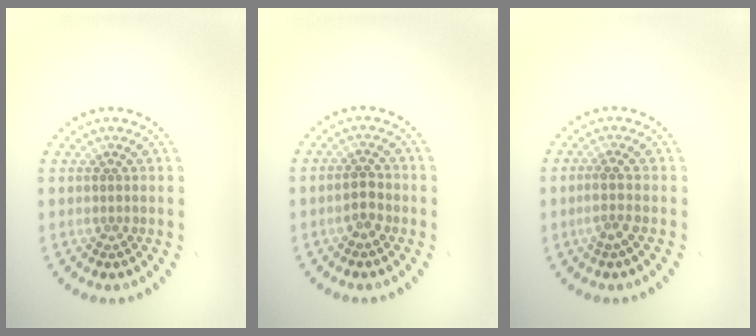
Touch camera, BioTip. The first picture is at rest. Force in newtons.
{"total": 1.9, "press": 1.8, "slide": 0.4}
{"total": 1.7, "press": 1.3, "slide": 1.0}